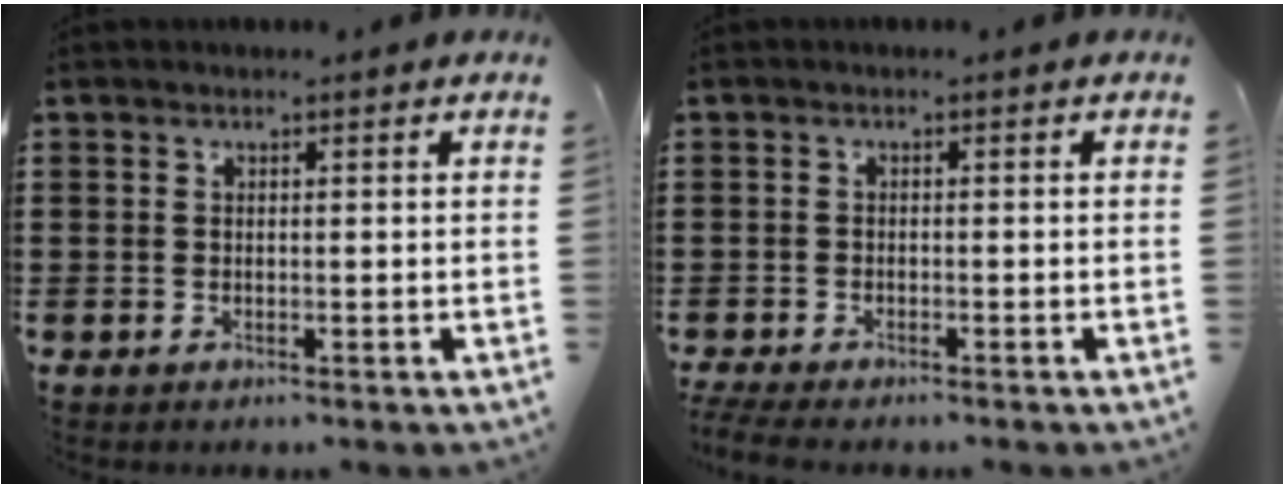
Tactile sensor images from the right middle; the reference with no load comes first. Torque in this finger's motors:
{"motor_torque": [0.90, -0.17, 0.45, 0.13]}